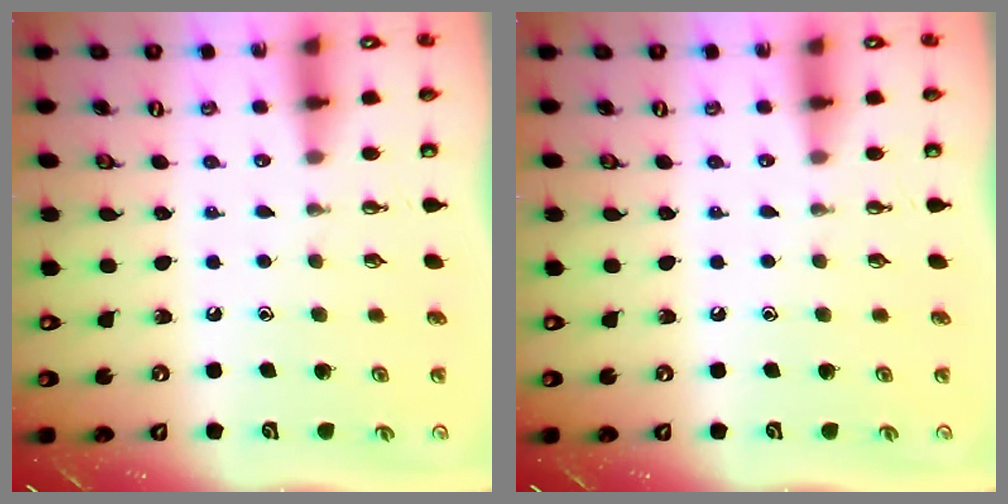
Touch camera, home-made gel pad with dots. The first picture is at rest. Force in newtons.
{"total": 0.0}